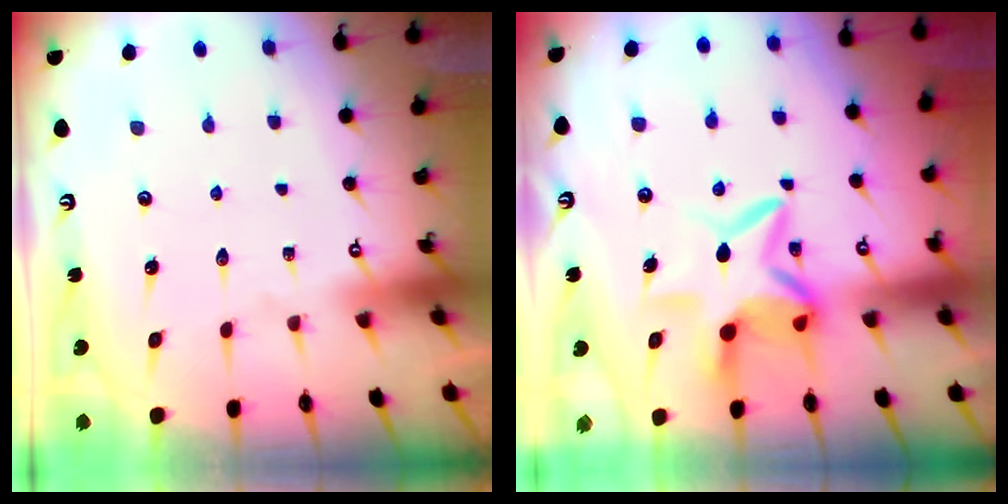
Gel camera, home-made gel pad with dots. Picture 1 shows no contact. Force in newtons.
{"total": 9.8, "press": 9.7, "slide": 1.1}